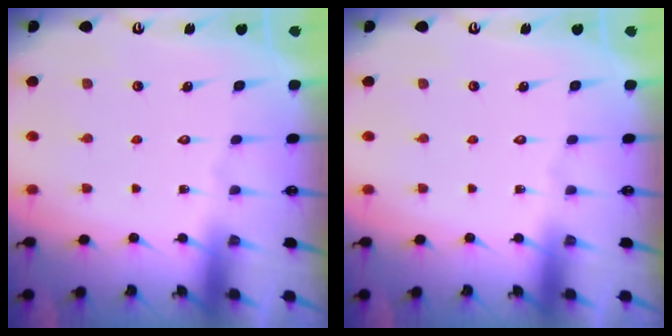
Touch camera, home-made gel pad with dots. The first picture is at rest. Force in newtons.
{"total": 0.0}